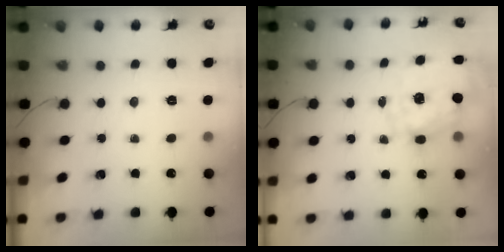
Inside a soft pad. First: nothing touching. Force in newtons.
{"total": 2.5, "press": 2.3, "slide": 1.0}